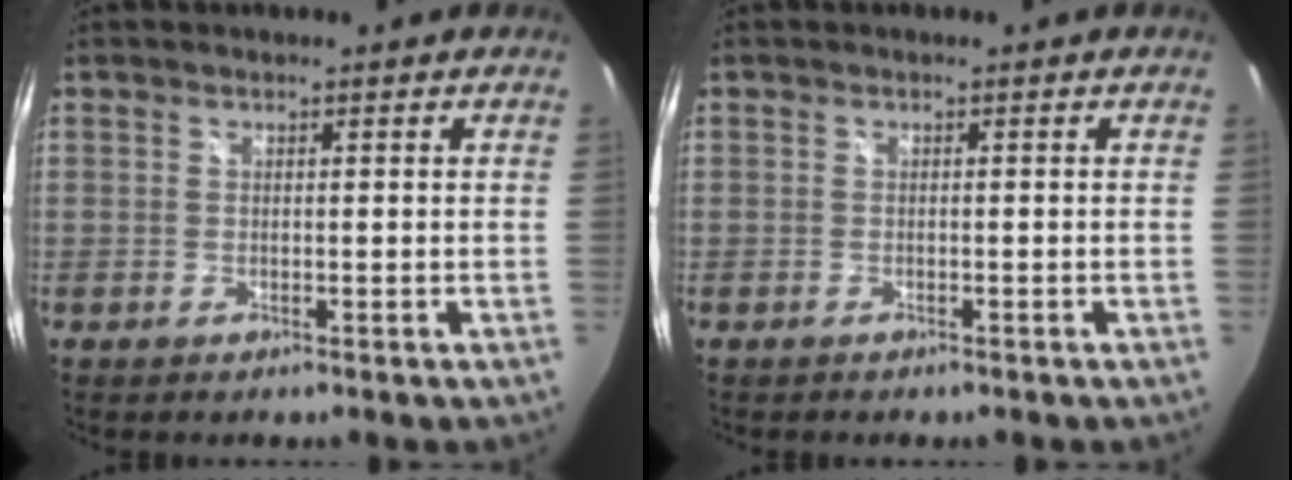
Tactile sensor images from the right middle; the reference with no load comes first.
{"total": 1.1, "force": [-0.9, 0.5, 0.4], "torque": [-0.011, -0.002, -0.012]}